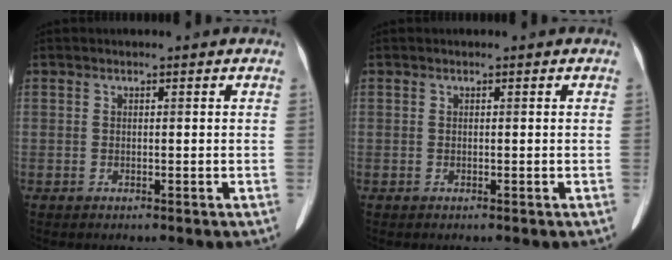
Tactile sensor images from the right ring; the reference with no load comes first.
{"total": 0.0}